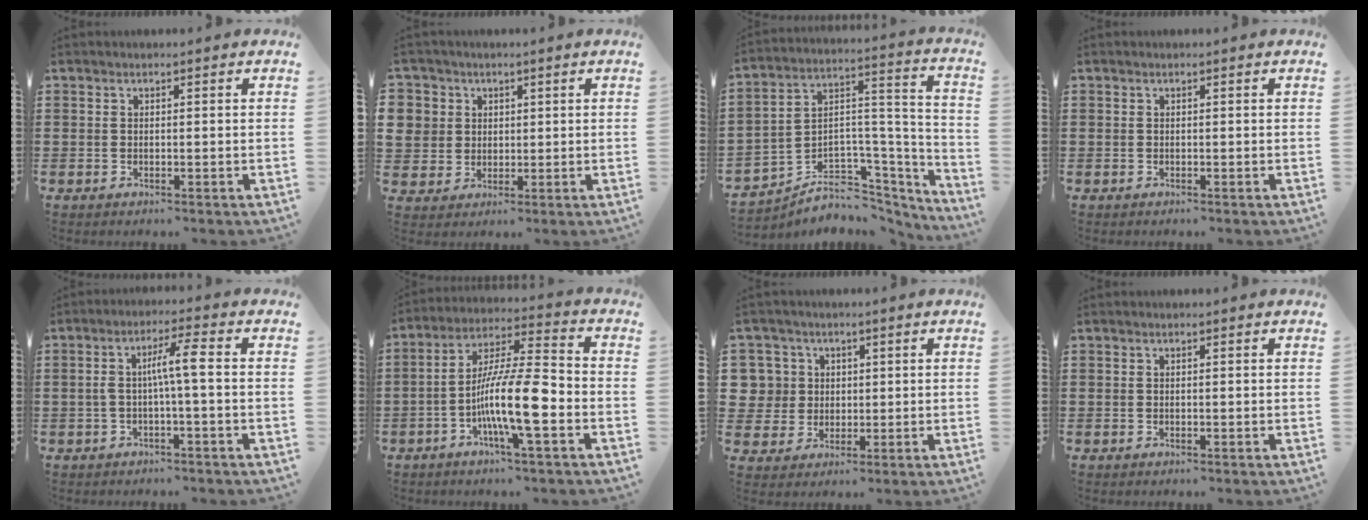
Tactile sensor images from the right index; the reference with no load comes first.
{"total": 5.0, "force": [1.5, 4.8, 0.3], "torque": [-0.030, 0.018, 0.028]}
{"total": 4.5, "force": [-2.5, 3.8, 0.5], "torque": [-0.022, -0.018, -0.041]}
{"total": 0.0}
{"total": 5.0, "force": [-0.3, 0.4, 5.0], "torque": [-0.096, 0.007, -0.011]}
{"total": 12.2, "force": [-3.9, 1.7, 11.4], "torque": [-0.224, -0.006, -0.075]}
{"total": 5.8, "force": [1.3, 5.7, 0.5], "torque": [-0.048, 0.014, 0.023]}
{"total": 0.0}